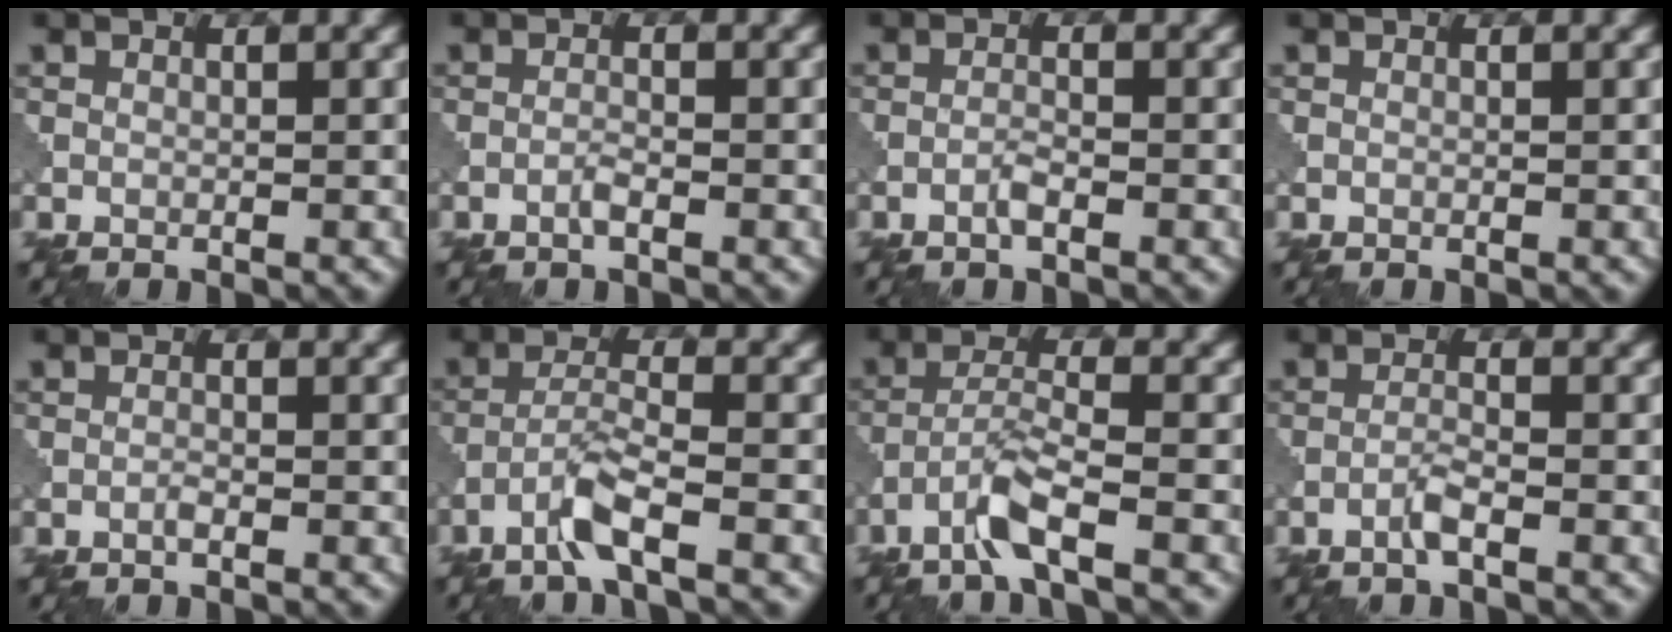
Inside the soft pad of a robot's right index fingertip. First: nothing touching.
{"total": 1.0, "force": [-0.6, 0.1, 0.8], "torque": [-0.016, 0.002, -0.014]}
{"total": 1.2, "force": [-0.7, 0.2, 0.9], "torque": [-0.019, 0.003, -0.017]}
{"total": 0.0}
{"total": 0.7, "force": [-0.4, 0.1, 0.5], "torque": [-0.011, 0.001, -0.010]}
{"total": 3.4, "force": [-2.2, 0.2, 2.6], "torque": [-0.053, 0.008, -0.053]}
{"total": 3.6, "force": [-2.4, 0.3, 2.7], "torque": [-0.056, 0.009, -0.058]}
{"total": 1.7, "force": [-1.0, 0.2, 1.3], "torque": [-0.026, 0.006, -0.024]}